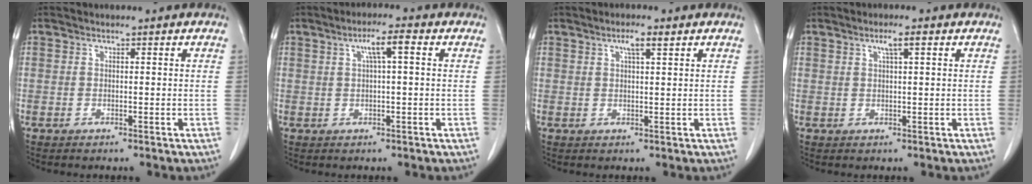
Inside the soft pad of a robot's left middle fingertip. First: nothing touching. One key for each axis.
{"total": 3.6, "fx": 1.1, "fy": 0.3, "fz": 3.4, "tx": -0.060, "ty": 0.012, "tz": 0.018}
{"total": 2.4, "fx": 1.3, "fy": 0.2, "fz": 2.0, "tx": -0.038, "ty": 0.003, "tz": 0.023}
{"total": 2.1, "fx": 1.0, "fy": 0.1, "fz": 1.8, "tx": -0.034, "ty": 0.003, "tz": 0.017}